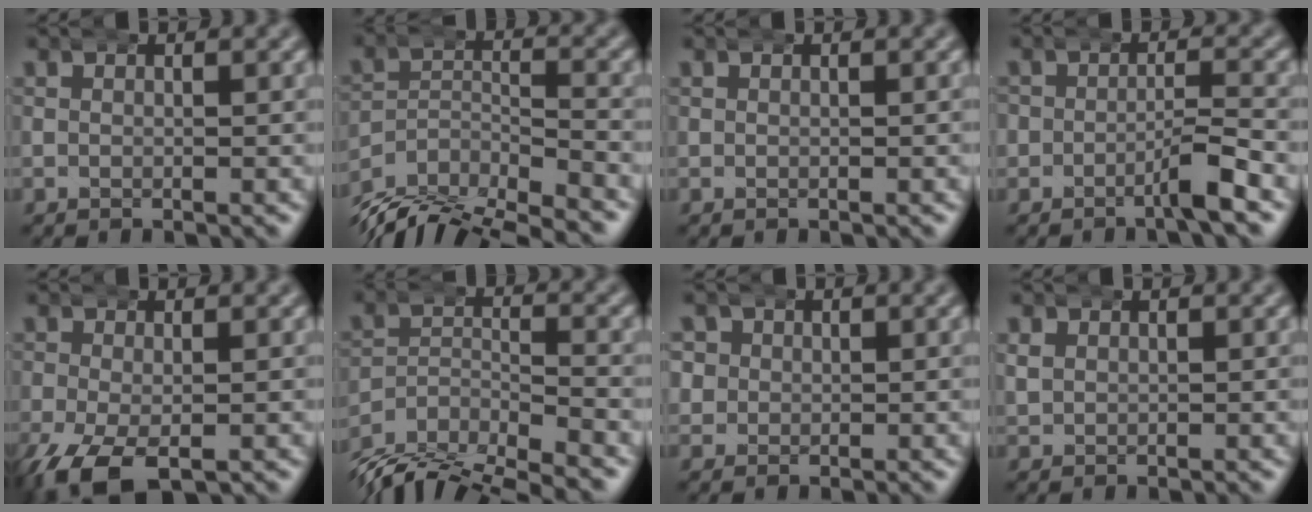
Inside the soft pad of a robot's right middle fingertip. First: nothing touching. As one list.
[{"total": 9.3, "force": [-7.1, 4.5, 3.8], "torque": [-0.074, -0.033, -0.118]}, {"total": 0.0}, {"total": 2.1, "force": [-1.0, 1.1, 1.5], "torque": [-0.026, 0.012, -0.031]}, {"total": 6.9, "force": [-4.2, 3.4, 4.2], "torque": [-0.118, -0.043, -0.048]}, {"total": 8.4, "force": [-6.7, 3.7, 3.3], "torque": [-0.068, -0.028, -0.114]}, {"total": 2.8, "force": [0.5, 2.7, 0.8], "torque": [-0.032, -0.004, 0.009]}, {"total": 1.4, "force": [0.3, 1.3, 0.4], "torque": [-0.014, 0.001, 0.008]}]